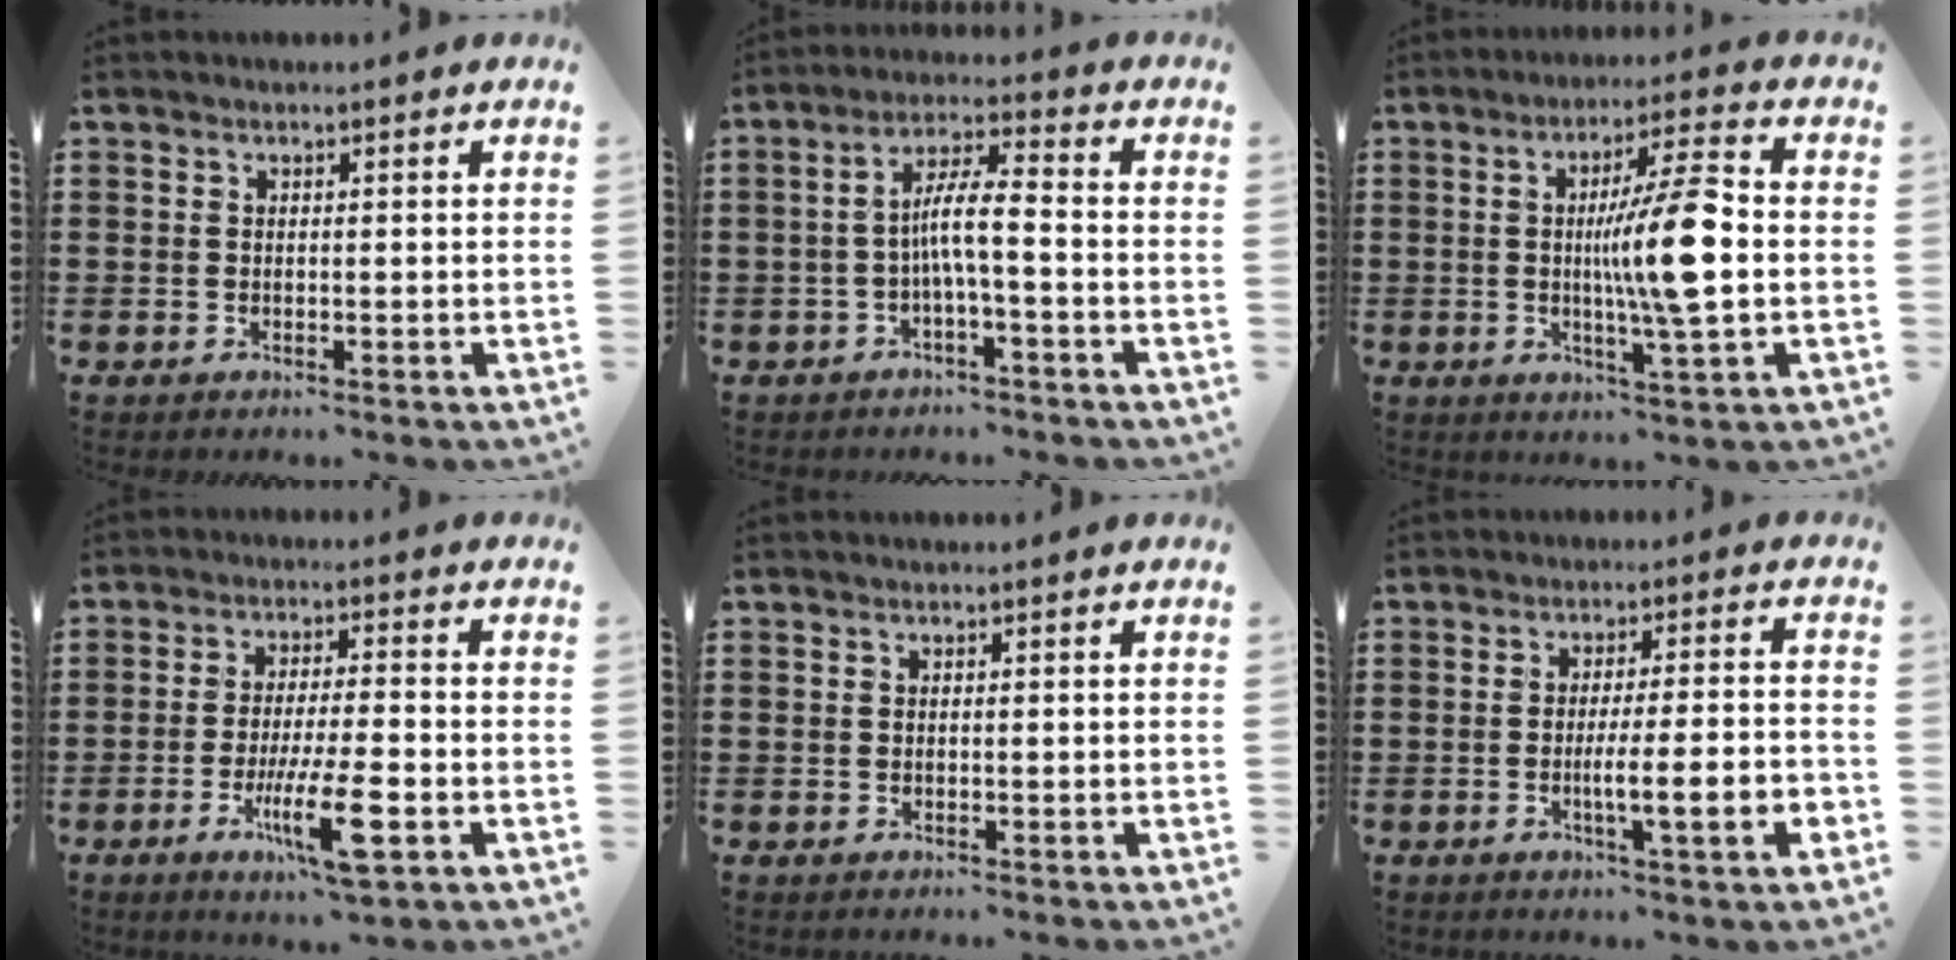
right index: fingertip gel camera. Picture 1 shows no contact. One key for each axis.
{"total": 6.2, "fx": -1.3, "fy": 0.8, "fz": 6.0, "tx": -0.114, "ty": 0.007, "tz": -0.031}
{"total": 10.9, "fx": -0.1, "fy": 0.9, "fz": 10.9, "tx": -0.182, "ty": -0.001, "tz": -0.009}
{"total": 9.9, "fx": -3.6, "fy": 1.5, "fz": 9.1, "tx": -0.178, "ty": -0.014, "tz": -0.067}
{"total": 0.0}
{"total": 7.6, "fx": -2.3, "fy": 0.5, "fz": 7.3, "tx": -0.118, "ty": -0.009, "tz": -0.039}